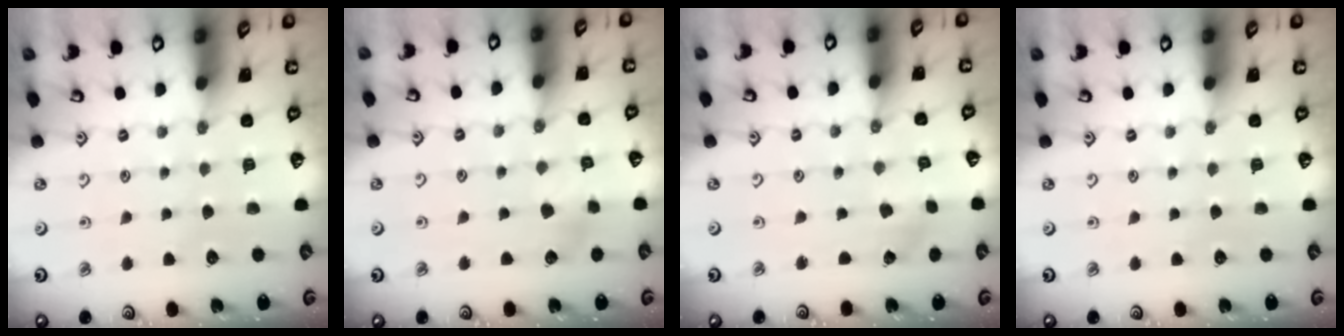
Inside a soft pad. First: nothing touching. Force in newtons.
{"total": 3.9, "press": 3.8, "slide": 0.8}
{"total": 0.0}
{"total": 0.0}